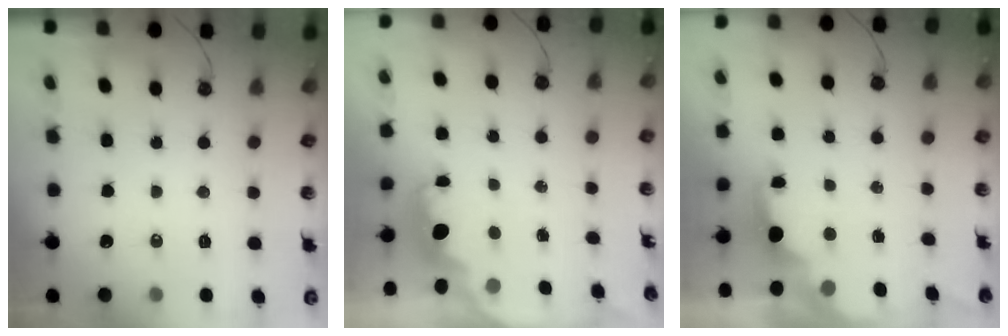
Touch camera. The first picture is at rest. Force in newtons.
{"total": 1.9, "press": 1.7, "slide": 0.7}
{"total": 2.1, "press": 2.0, "slide": 0.8}